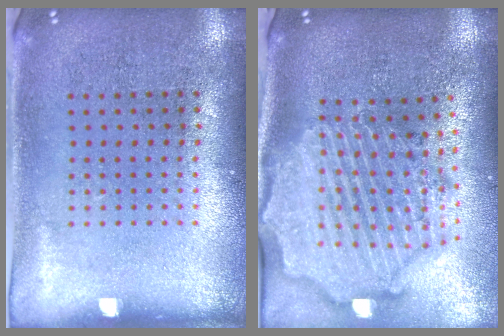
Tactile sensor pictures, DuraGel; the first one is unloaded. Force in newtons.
{"total": 3.4, "press": 2.9, "slide": 1.7}